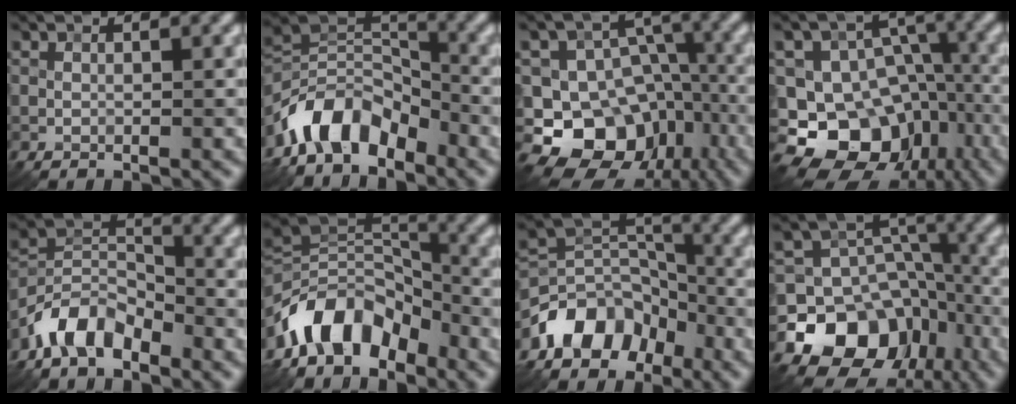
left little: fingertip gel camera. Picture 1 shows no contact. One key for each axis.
{"total": 7.1, "fx": -4.8, "fy": 3.8, "fz": 3.5, "tx": -0.044, "ty": 0.004, "tz": -0.100}
{"total": 13.8, "fx": -6.5, "fy": 11.3, "fz": 4.8, "tx": -0.086, "ty": 0.003, "tz": -0.121}
{"total": 15.4, "fx": -7.4, "fy": 12.3, "fz": 5.5, "tx": -0.102, "ty": -0.009, "tz": -0.126}
{"total": 5.5, "fx": -3.9, "fy": 2.7, "fz": 2.7, "tx": -0.046, "ty": 0.009, "tz": -0.087}
{"total": 8.2, "fx": -5.2, "fy": 4.7, "fz": 4.2, "tx": -0.046, "ty": 0.006, "tz": -0.101}
{"total": 7.4, "fx": -4.5, "fy": 5.1, "fz": 3.0, "tx": -0.032, "ty": -0.003, "tz": -0.096}
{"total": 12.5, "fx": -5.6, "fy": 10.2, "fz": 4.6, "tx": -0.089, "ty": 0.012, "tz": -0.112}